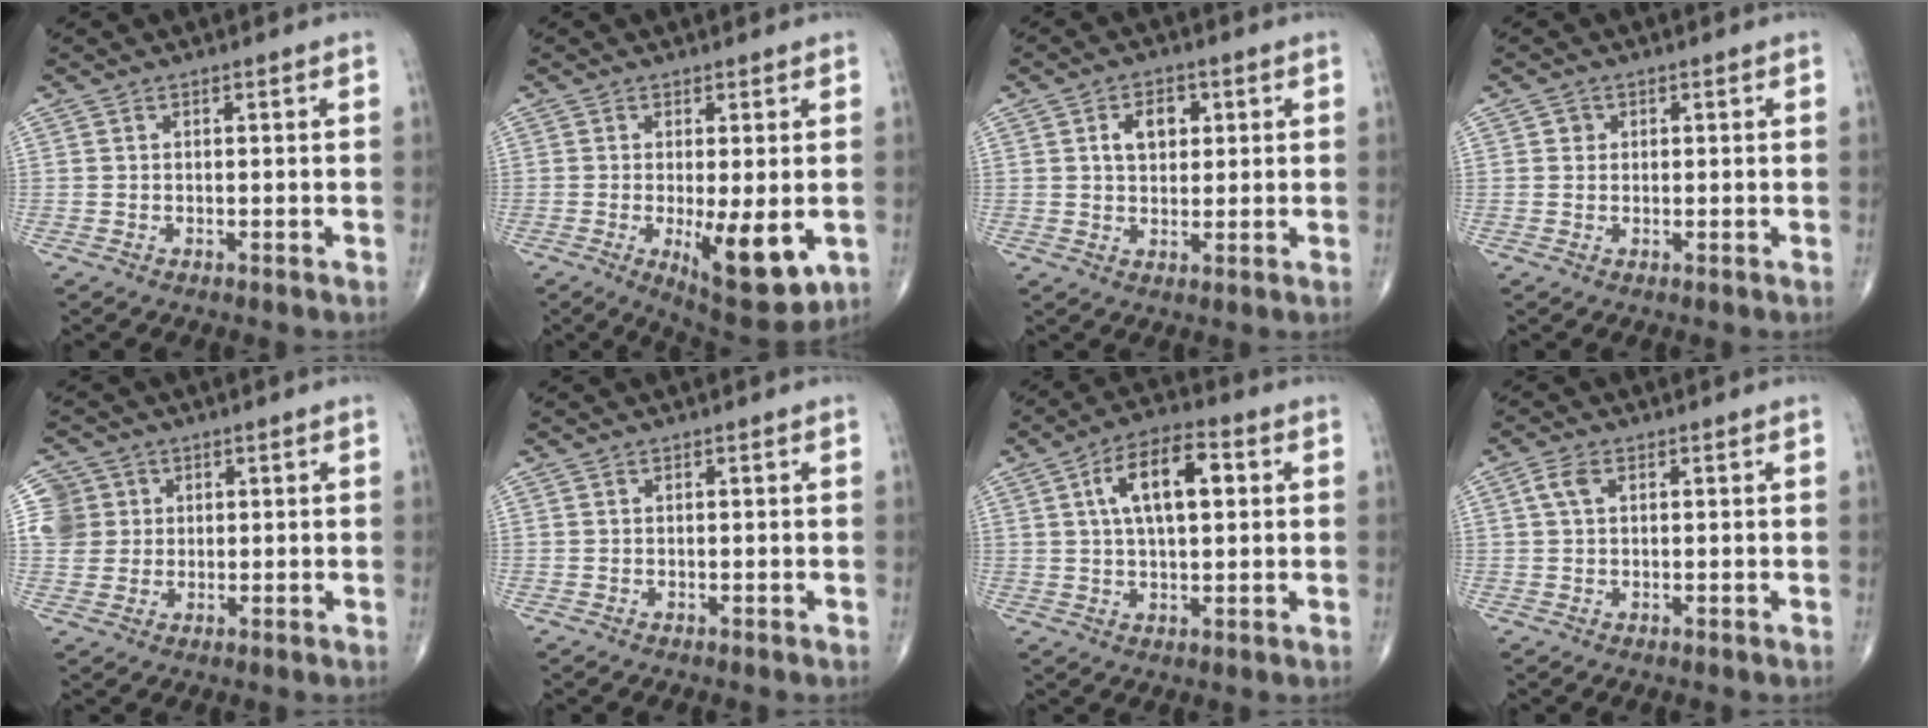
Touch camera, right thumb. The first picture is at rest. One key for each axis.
{"total": 11.0, "fx": -2.3, "fy": 3.5, "fz": 10.1, "tx": -0.143, "ty": -0.026, "tz": -0.024}
{"total": 5.7, "fx": 1.6, "fy": 3.8, "fz": 3.9, "tx": -0.042, "ty": -0.001, "tz": 0.024}
{"total": 1.3, "fx": 0.3, "fy": 1.2, "fz": 0.3, "tx": 0.003, "ty": 0.001, "tz": 0.001}
{"total": 6.1, "fx": 1.5, "fy": 5.8, "fz": 1.0, "tx": 0.007, "ty": 0.005, "tz": 0.028}
{"total": 0.0}
{"total": 11.6, "fx": 2.8, "fy": 5.3, "fz": 10.0, "tx": -0.162, "ty": 0.013, "tz": 0.041}
{"total": 2.7, "fx": 0.8, "fy": 1.5, "fz": 2.0, "tx": -0.047, "ty": 0.009, "tz": 0.016}